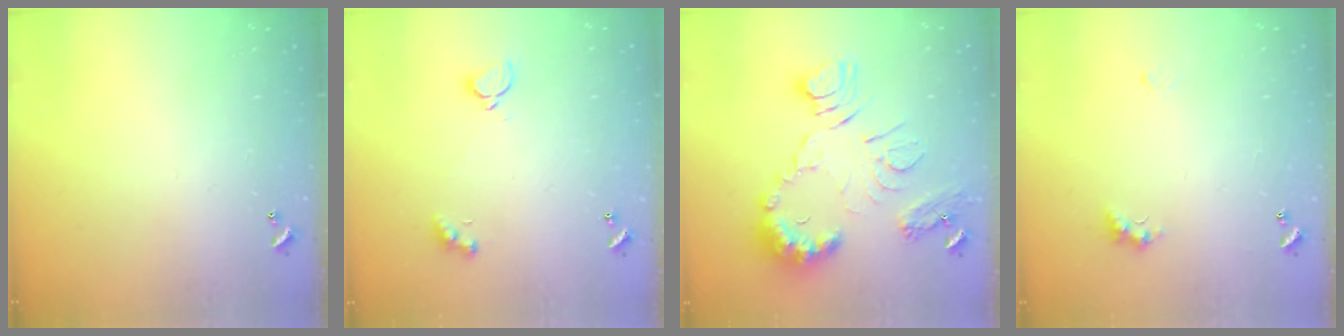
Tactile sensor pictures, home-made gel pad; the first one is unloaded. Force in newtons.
{"total": 1.6, "press": 1.5, "slide": 0.5}
{"total": 14.5, "press": 14.4, "slide": 1.5}
{"total": 2.3, "press": 2.2, "slide": 0.7}